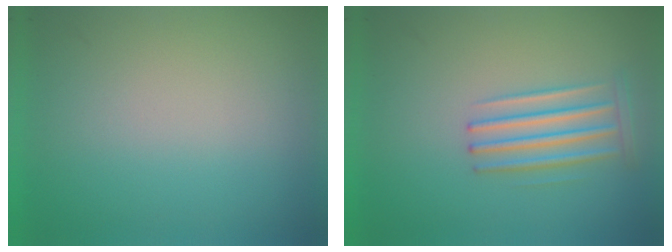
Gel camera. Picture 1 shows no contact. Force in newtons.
{"total": 2.8}